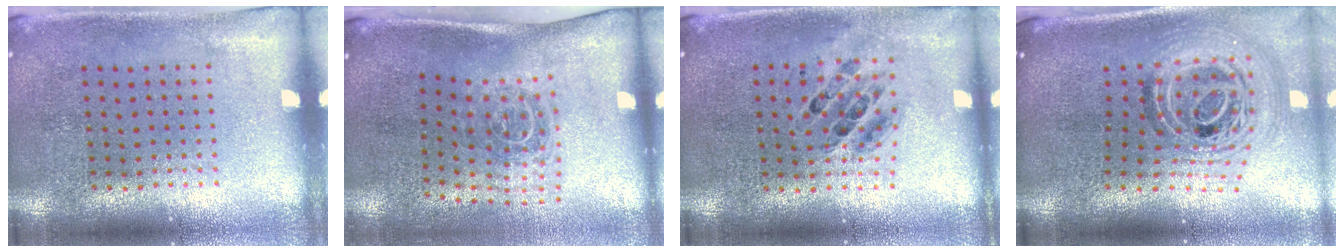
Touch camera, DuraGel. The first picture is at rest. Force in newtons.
{"total": 1.8, "press": 1.2, "slide": 1.4}
{"total": 0.7, "press": 0.7, "slide": 0.1}
{"total": 2.1, "press": 1.6, "slide": 1.3}